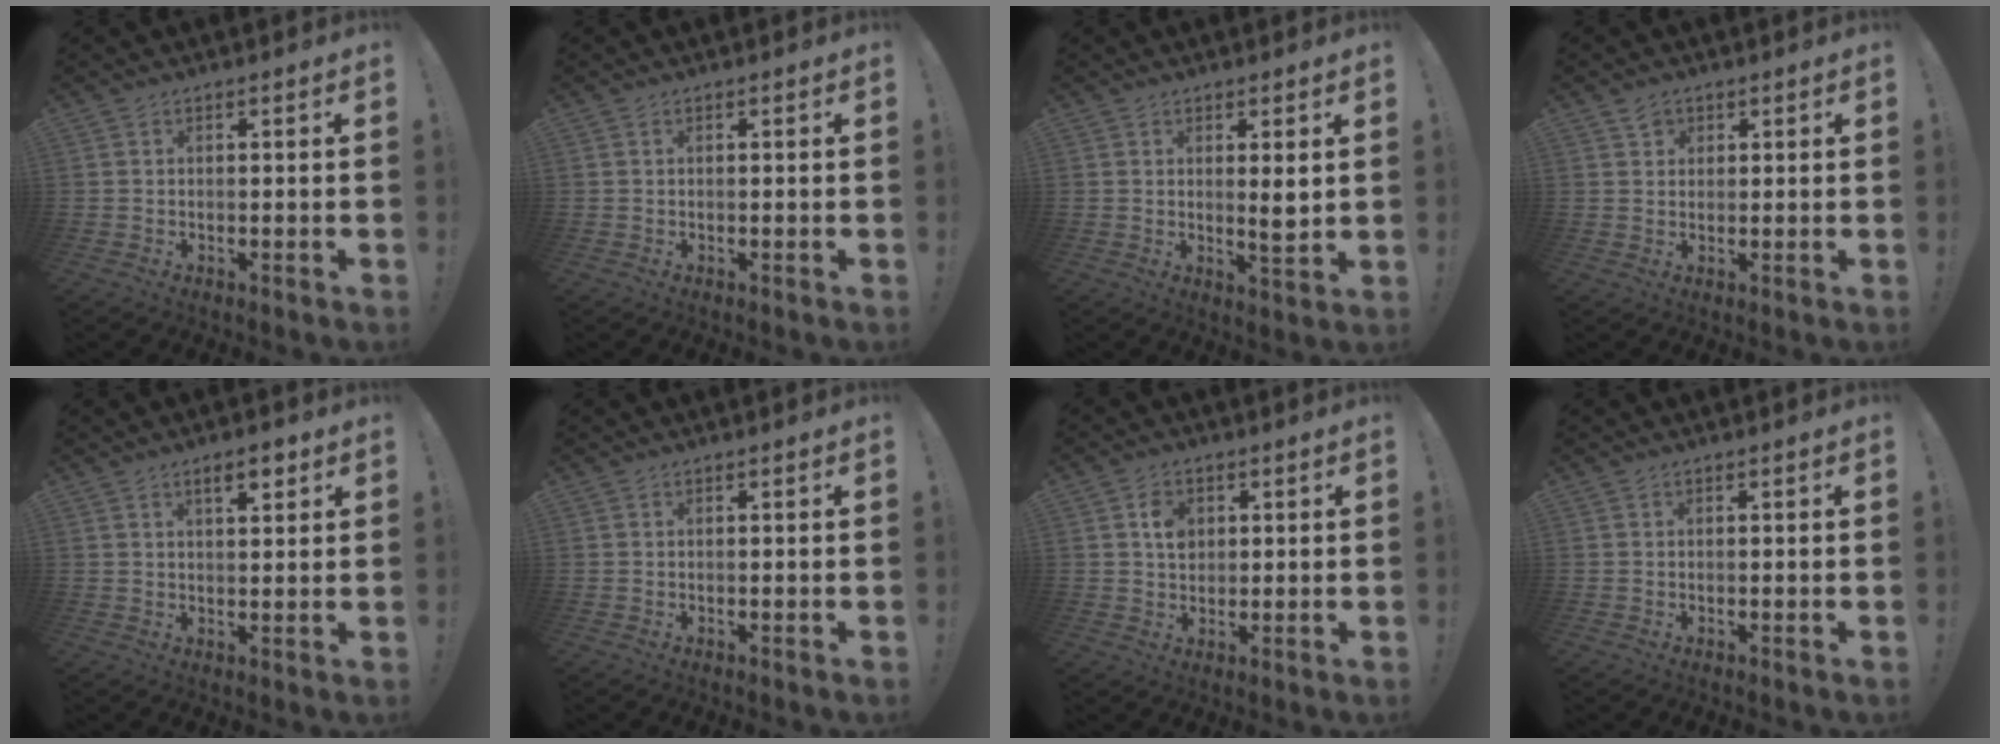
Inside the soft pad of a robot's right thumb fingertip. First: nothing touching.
{"total": 0.0}
{"total": 4.5, "force": [1.3, 0.8, 4.2], "torque": [-0.048, -0.021, 0.015]}
{"total": 2.2, "force": [1.5, 1.6, 0.3], "torque": [0.009, -0.005, 0.024]}
{"total": 4.7, "force": [2.8, 1.7, 3.4], "torque": [-0.036, -0.013, 0.041]}
{"total": 0.0}
{"total": 5.9, "force": [1.7, 4.7, 3.2], "torque": [-0.043, 0.002, 0.030]}
{"total": 0.0}